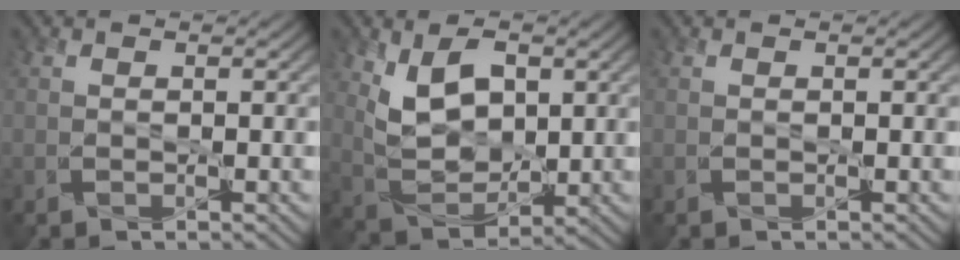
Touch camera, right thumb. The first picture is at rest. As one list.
[{"total": 7.3, "force": [2.8, 4.5, 5.1], "torque": [-0.104, -0.012, 0.055]}, {"total": 0.0}]